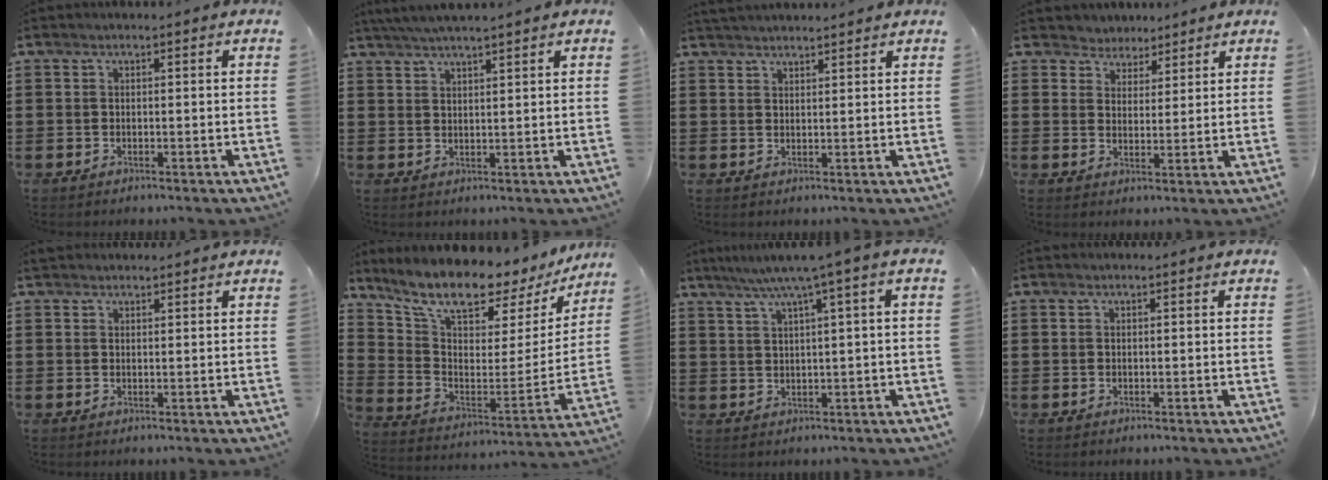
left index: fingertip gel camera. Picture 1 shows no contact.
{"total": 3.1, "force": [2.8, -0.3, 1.2], "torque": [-0.031, -0.002, 0.052]}
{"total": 2.0, "force": [2.0, -0.1, 0.0], "torque": [-0.004, 0.000, 0.040]}
{"total": 3.7, "force": [3.1, 2.1, -0.5], "torque": [-0.012, -0.003, 0.056]}
{"total": 1.3, "force": [1.3, 0.4, 0.1], "torque": [-0.005, 0.002, 0.024]}
{"total": 10.3, "force": [8.5, 2.4, 5.2], "torque": [-0.117, -0.071, 0.141]}
{"total": 4.2, "force": [1.9, -0.6, 3.8], "torque": [-0.078, -0.006, 0.027]}
{"total": 0.0}